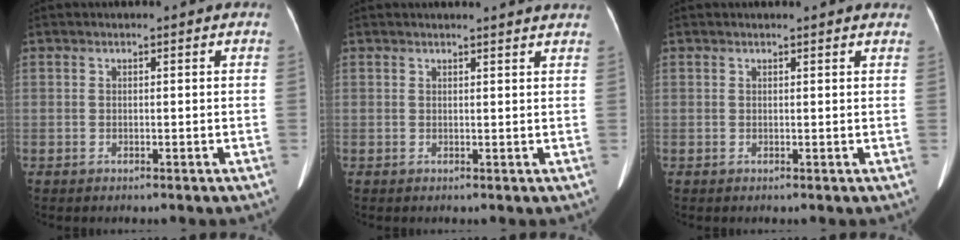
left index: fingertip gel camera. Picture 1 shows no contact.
{"total": 5.4, "force": [5.2, -0.2, 1.5], "torque": [-0.016, 0.006, 0.042]}
{"total": 5.3, "force": [4.9, 1.0, 1.7], "torque": [-0.017, 0.013, 0.042]}